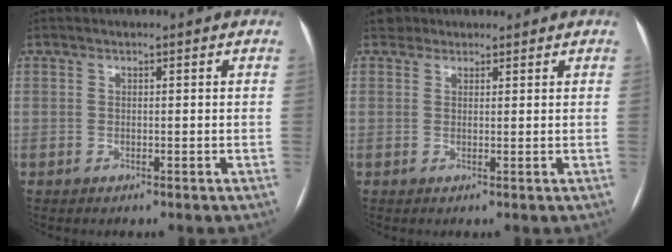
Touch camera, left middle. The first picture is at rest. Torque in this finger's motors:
{"motor_torque": [0.02, -0.02, -0.11, -0.01]}